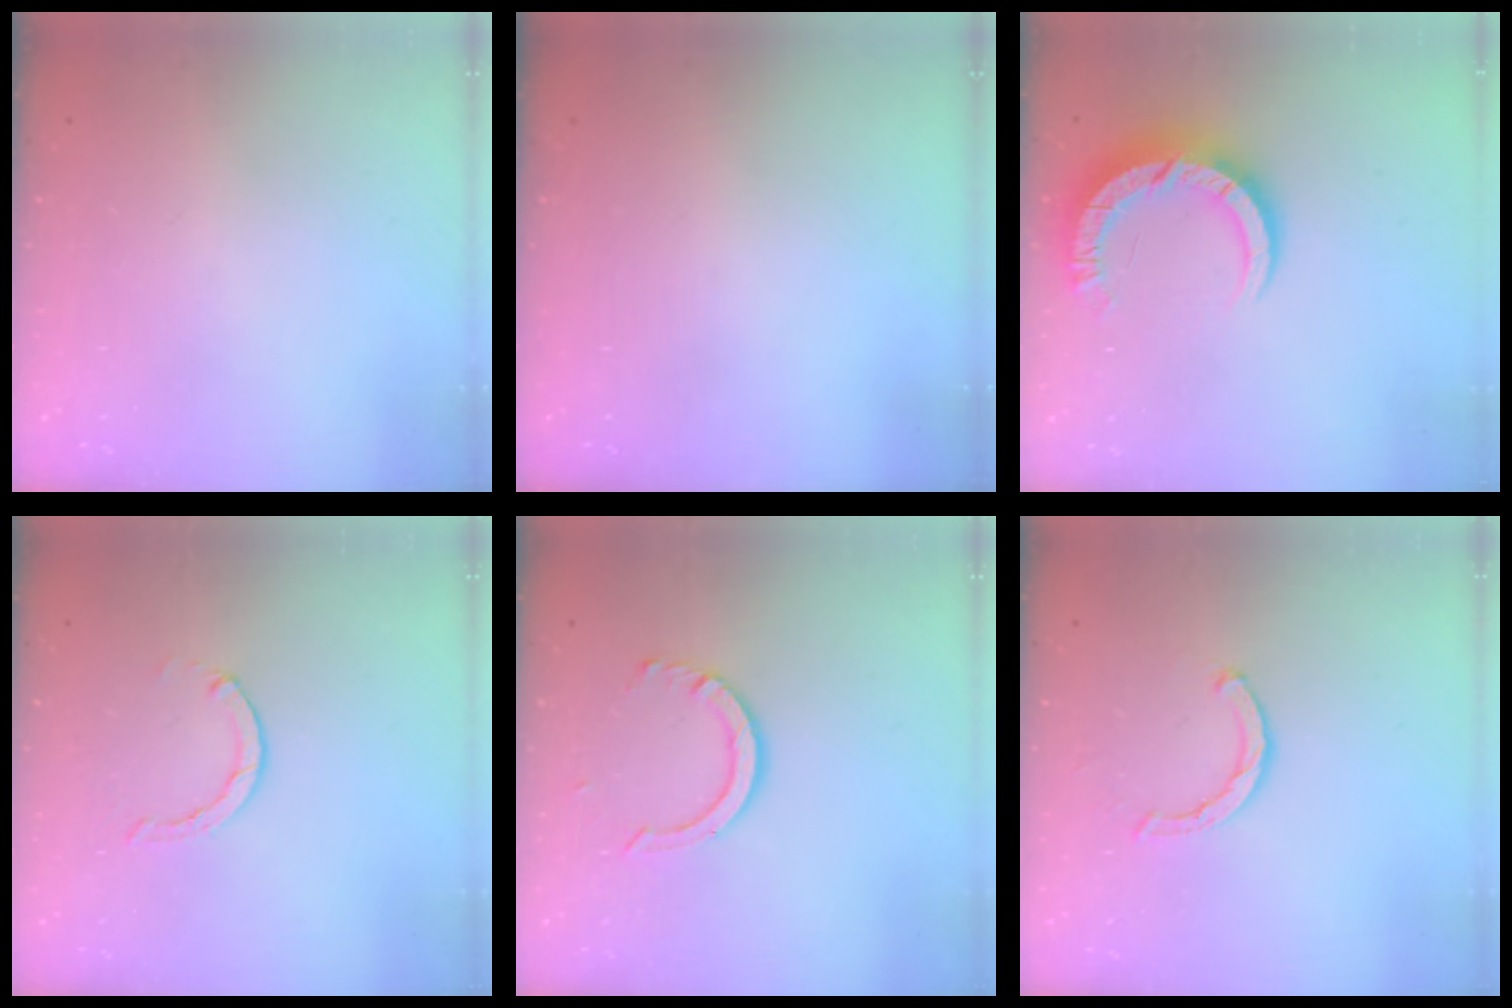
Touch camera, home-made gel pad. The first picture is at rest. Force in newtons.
{"total": 0.0}
{"total": 10.0, "press": 10.0, "slide": 1.1}
{"total": 1.3, "press": 1.2, "slide": 0.3}
{"total": 8.4, "press": 8.3, "slide": 0.7}
{"total": 2.1, "press": 2.1, "slide": 0.1}